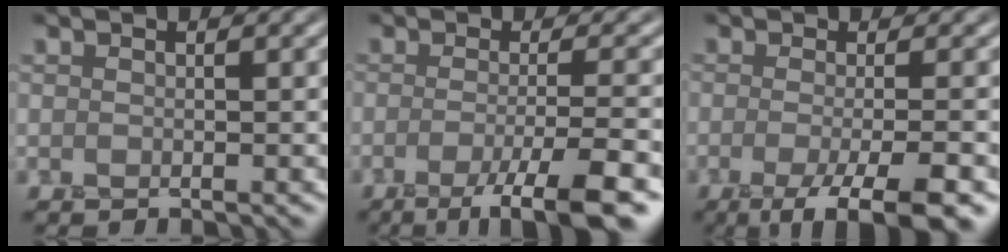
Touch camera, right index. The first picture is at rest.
{"total": 6.6, "force": [-3.3, 1.3, 5.5], "torque": [-0.078, -0.007, -0.059]}
{"total": 7.6, "force": [-3.4, 2.2, 6.4], "torque": [-0.078, -0.010, -0.052]}